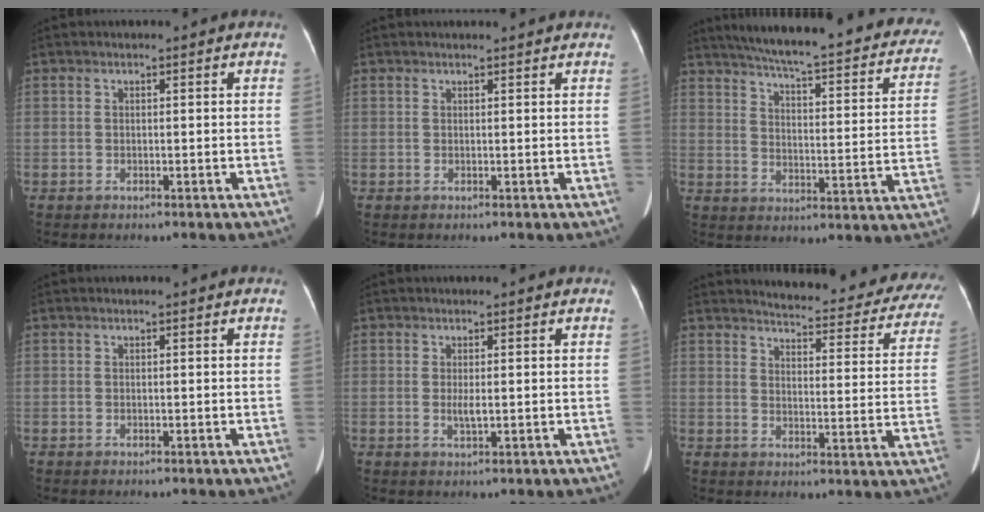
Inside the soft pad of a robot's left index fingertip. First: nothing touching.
{"total": 2.8, "force": [2.7, 0.0, 0.8], "torque": [-0.011, 0.013, 0.030]}
{"total": 29.4, "force": [25.0, 5.1, 14.7], "torque": [-0.213, -0.042, 0.299]}
{"total": 0.0}
{"total": 2.3, "force": [0.0, 0.4, 2.3], "torque": [-0.049, -0.007, 0.004]}
{"total": 21.8, "force": [20.5, 4.0, 6.3], "torque": [-0.062, -0.077, 0.222]}